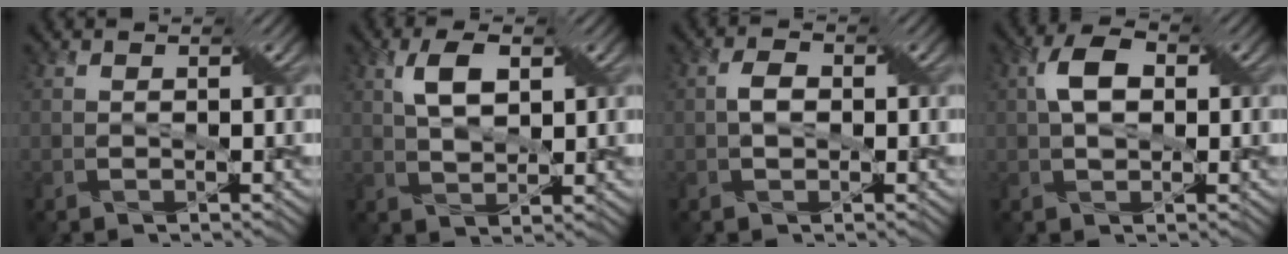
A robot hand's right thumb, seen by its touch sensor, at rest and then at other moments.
{"total": 4.2, "force": [1.9, 1.7, 3.4], "torque": [-0.069, 0.007, 0.036]}
{"total": 2.3, "force": [0.0, 1.5, 1.7], "torque": [-0.032, 0.002, -0.003]}
{"total": 5.2, "force": [0.9, 3.1, 4.1], "torque": [-0.081, 0.010, 0.010]}